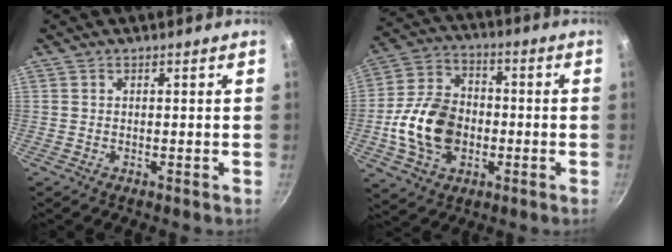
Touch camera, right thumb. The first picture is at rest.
{"total": 15.6, "force": [-2.6, 11.3, 10.3], "torque": [-0.172, 0.026, -0.051]}